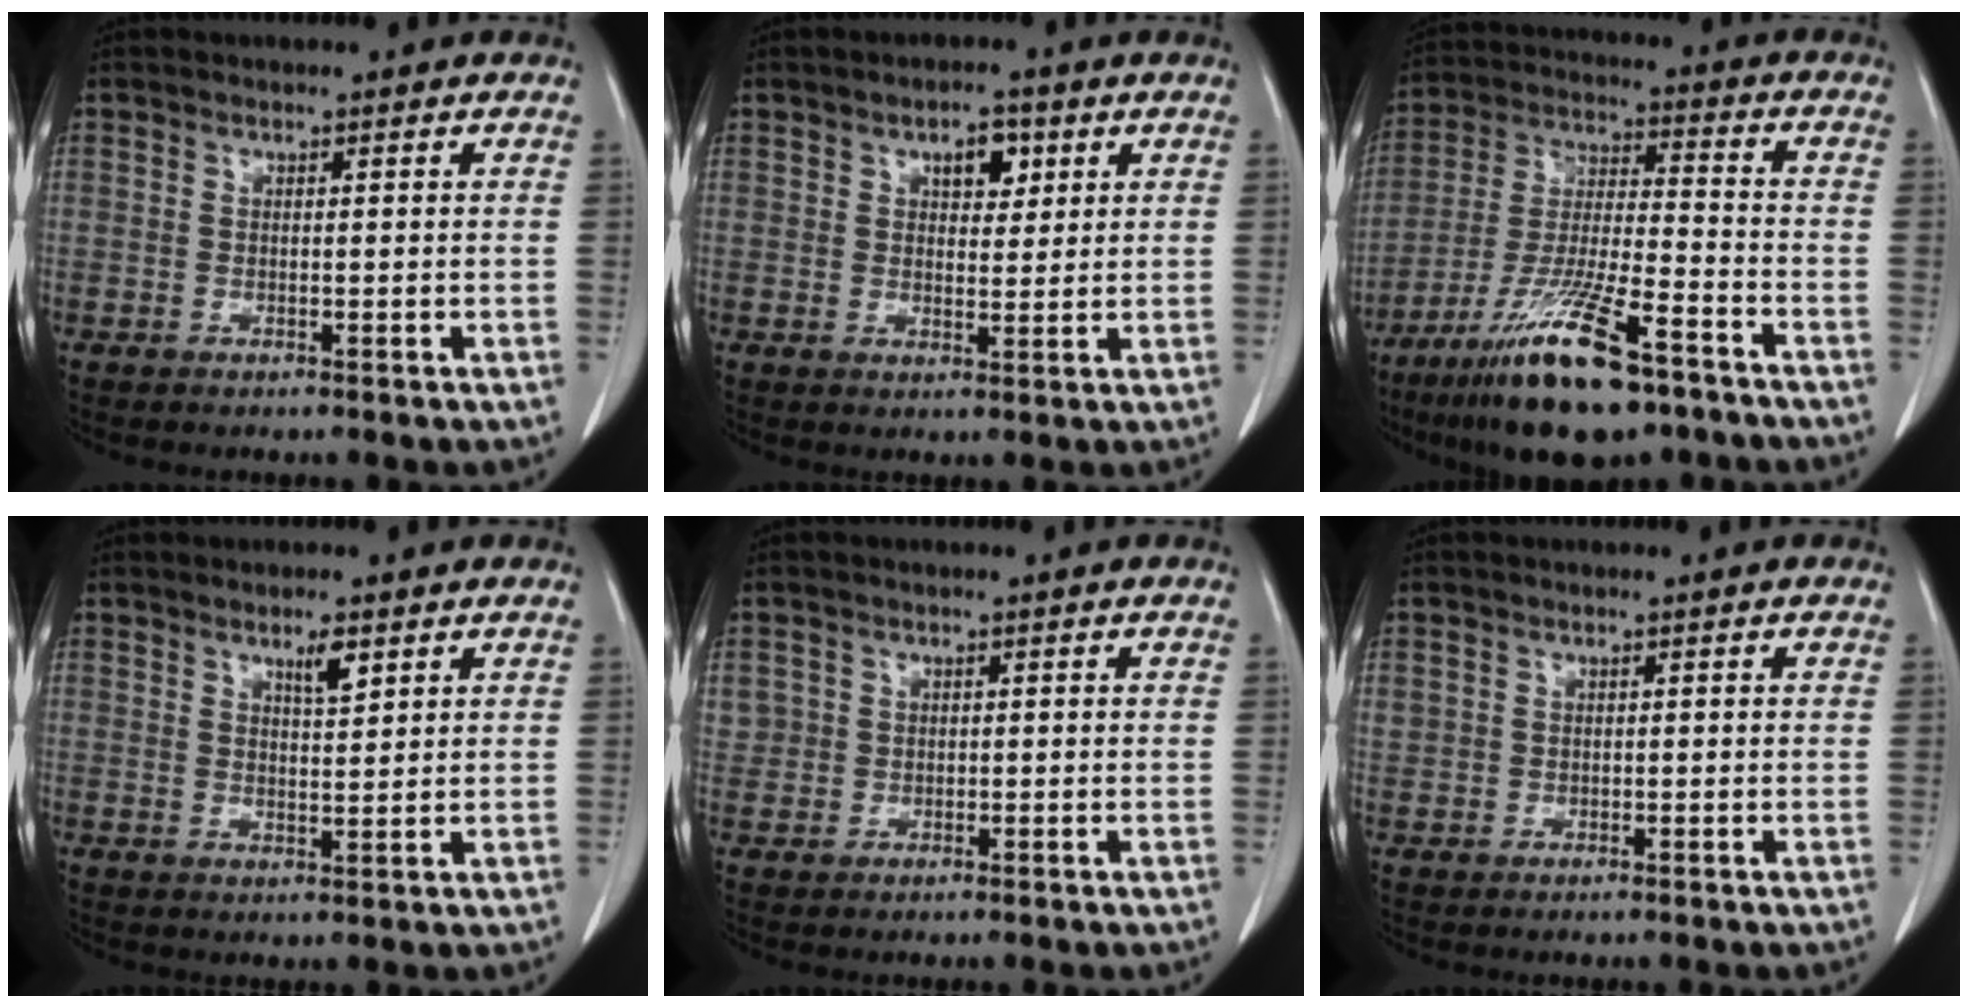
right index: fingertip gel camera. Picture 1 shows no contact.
{"total": 4.4, "force": [2.1, 2.2, 3.2], "torque": [-0.044, 0.002, 0.031]}
{"total": 16.9, "force": [-10.9, 2.8, 12.6], "torque": [-0.247, -0.035, -0.199]}
{"total": 3.3, "force": [2.1, 0.6, 2.5], "torque": [-0.043, -0.004, 0.036]}
{"total": 2.3, "force": [0.6, 2.2, 0.3], "torque": [0.008, 0.008, 0.012]}
{"total": 1.0, "force": [0.4, 0.9, 0.2], "torque": [0.003, 0.010, 0.007]}